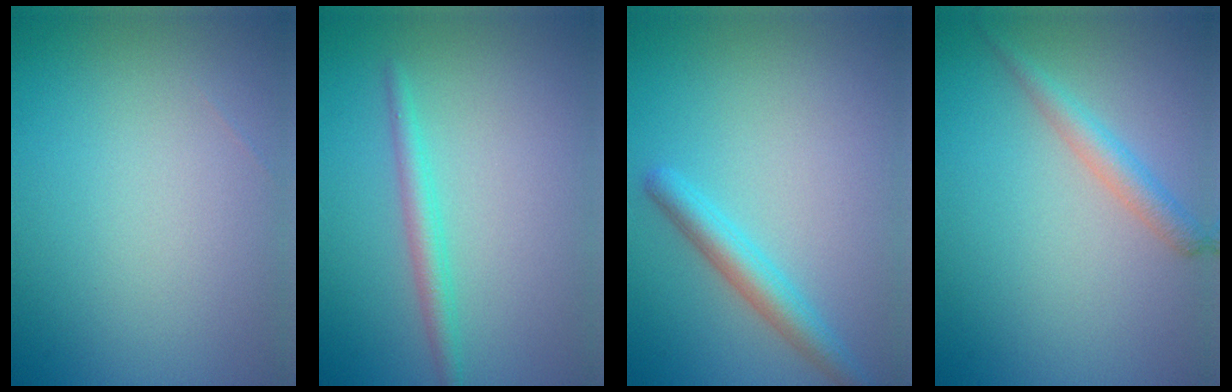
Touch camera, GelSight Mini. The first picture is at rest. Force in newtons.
{"total": 2.1, "press": 2.0, "slide": 0.2}
{"total": 2.9, "press": 2.9, "slide": 0.1}
{"total": 2.2, "press": 2.2, "slide": 0.1}